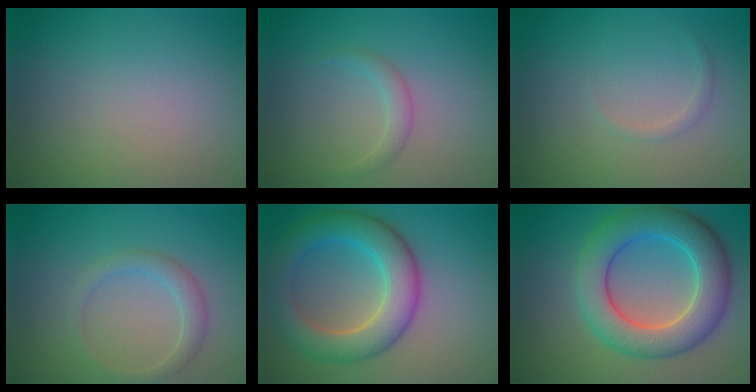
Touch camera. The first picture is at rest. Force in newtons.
{"total": 1.2, "press": 1.2, "slide": 0.1}
{"total": 0.7, "press": 0.7, "slide": 0.1}
{"total": 2.0, "press": 2.0, "slide": 0.1}
{"total": 6.8, "press": 6.8, "slide": 0.1}
{"total": 8.0, "press": 8.0, "slide": 0.4}